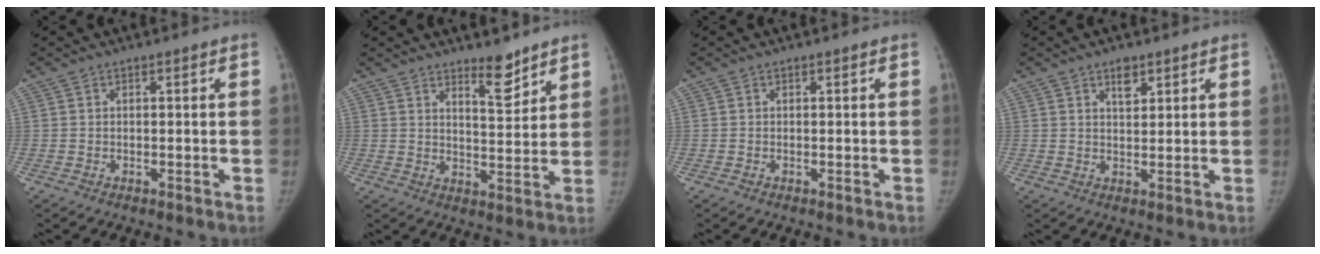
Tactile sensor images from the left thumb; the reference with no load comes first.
{"total": 6.0, "force": [4.7, 1.8, 3.3], "torque": [-0.032, -0.043, 0.074]}
{"total": 0.0}
{"total": 3.2, "force": [2.1, 1.7, 1.9], "torque": [-0.017, -0.013, 0.035]}